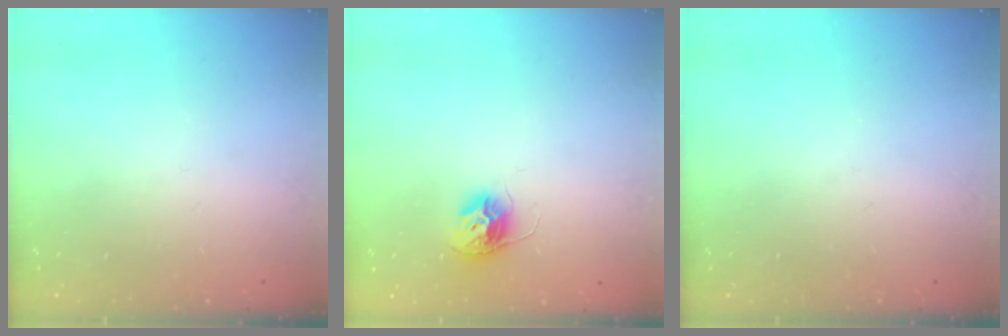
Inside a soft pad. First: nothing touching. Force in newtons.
{"total": 10.1, "press": 10.1, "slide": 0.7}
{"total": 0.0}